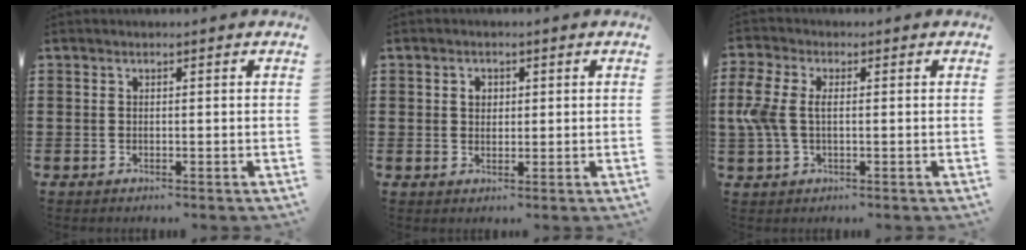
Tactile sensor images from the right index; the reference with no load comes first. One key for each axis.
{"total": 1.7, "fx": 0.5, "fy": 1.4, "fz": 0.9, "tx": -0.022, "ty": 0.009, "tz": 0.008}
{"total": 5.2, "fx": -0.1, "fy": 2.8, "fz": 4.4, "tx": -0.121, "ty": -0.006, "tz": -0.012}